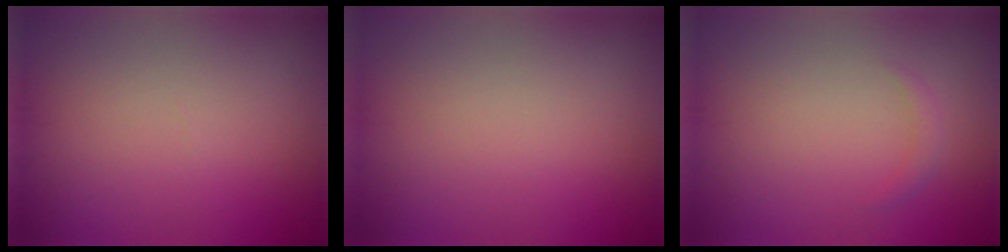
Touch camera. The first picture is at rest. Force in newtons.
{"total": 0.0}
{"total": 0.9, "press": 0.9, "slide": 0.0}